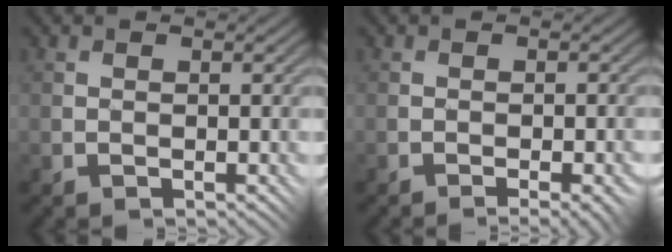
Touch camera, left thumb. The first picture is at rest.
{"total": 2.6, "force": [-2.0, 0.8, 1.4], "torque": [-0.009, 0.007, -0.024]}